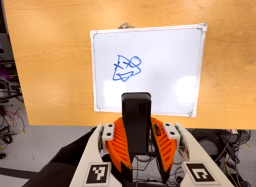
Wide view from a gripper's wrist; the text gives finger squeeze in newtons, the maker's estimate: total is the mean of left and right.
{"total": 6.7, "left": 5.1, "right": 8.3}